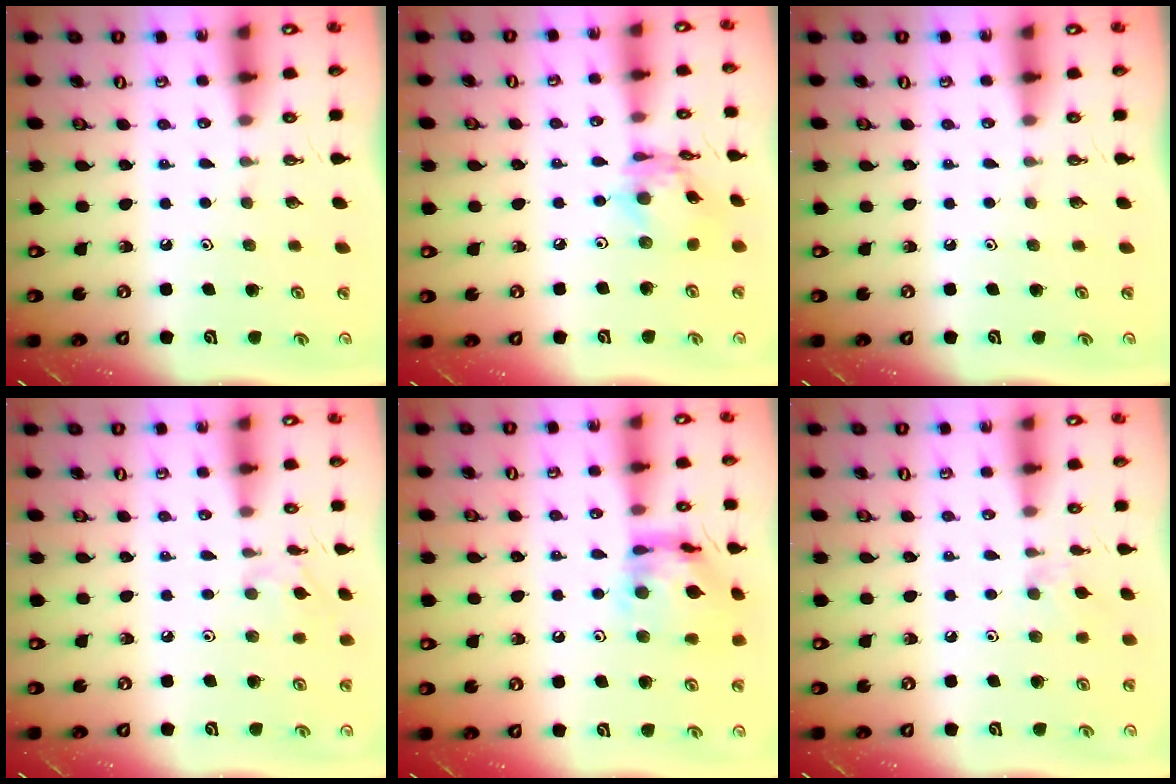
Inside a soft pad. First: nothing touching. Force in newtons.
{"total": 11.0, "press": 11.0, "slide": 0.8}
{"total": 0.0}
{"total": 3.5, "press": 3.5, "slide": 0.2}
{"total": 14.9, "press": 14.9, "slide": 1.3}
{"total": 5.0, "press": 4.9, "slide": 0.8}